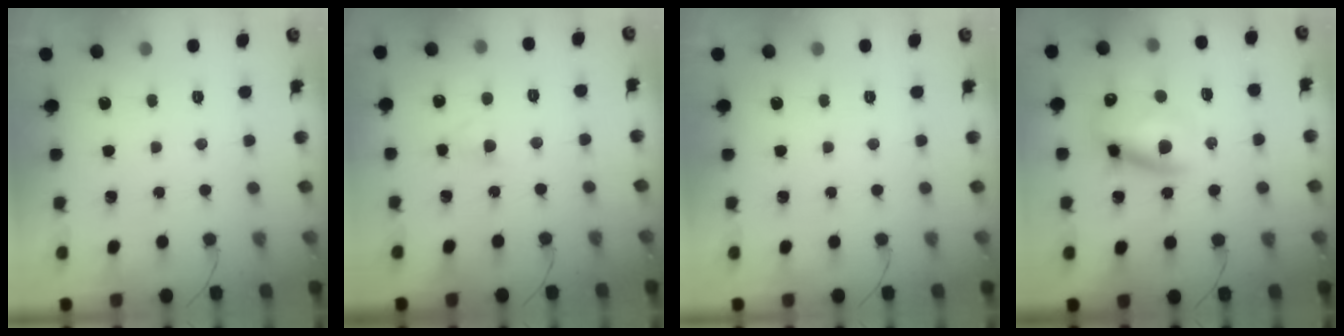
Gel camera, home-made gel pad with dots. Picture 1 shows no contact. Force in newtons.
{"total": 2.5, "press": 2.3, "slide": 1.0}
{"total": 0.0}
{"total": 12.3, "press": 11.9, "slide": 3.0}